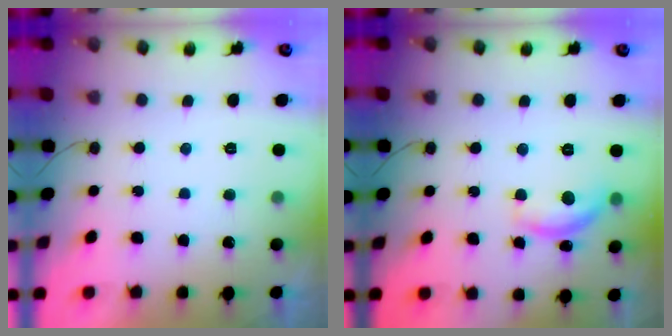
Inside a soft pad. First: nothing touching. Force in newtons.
{"total": 10.5, "press": 10.5, "slide": 0.6}